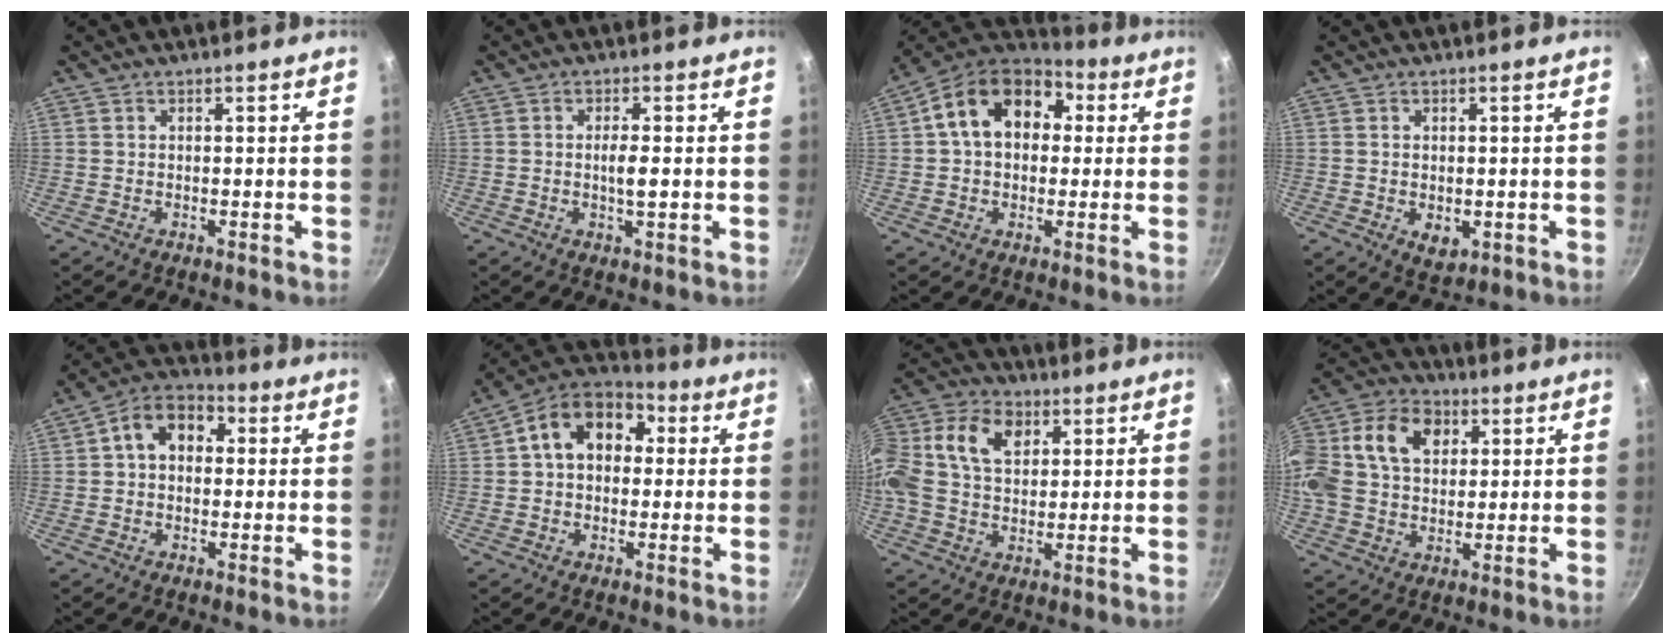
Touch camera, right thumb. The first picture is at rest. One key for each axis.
{"total": 3.5, "fx": -0.2, "fy": 0.7, "fz": 3.4, "tx": -0.066, "ty": -0.001, "tz": -0.007}
{"total": 16.3, "fx": 3.3, "fy": 11.8, "fz": 10.7, "tx": -0.149, "ty": 0.033, "tz": 0.035}
{"total": 4.0, "fx": -0.7, "fy": 2.7, "fz": 2.9, "tx": -0.040, "ty": -0.010, "tz": -0.004}
{"total": 9.6, "fx": 1.6, "fy": 7.0, "fz": 6.4, "tx": -0.071, "ty": 0.026, "tz": 0.007}
{"total": 13.6, "fx": 2.4, "fy": 10.0, "fz": 9.0, "tx": -0.112, "ty": 0.031, "tz": 0.017}
{"total": 18.5, "fx": 4.6, "fy": 13.0, "fz": 12.3, "tx": -0.253, "ty": 0.031, "tz": 0.068}
{"total": 22.2, "fx": 5.8, "fy": 16.2, "fz": 13.9, "tx": -0.294, "ty": 0.035, "tz": 0.091}